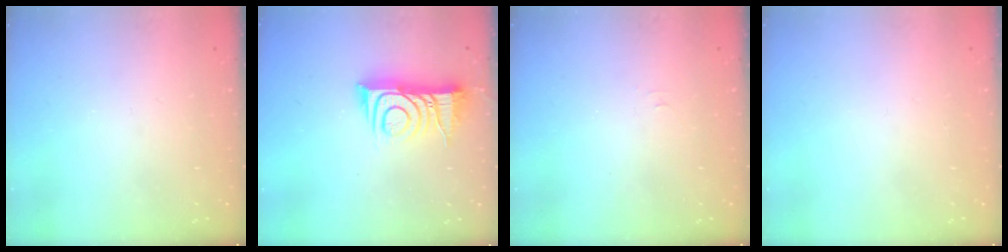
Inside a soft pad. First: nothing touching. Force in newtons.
{"total": 11.2, "press": 11.2, "slide": 0.1}
{"total": 3.6, "press": 3.6, "slide": 0.3}
{"total": 1.8, "press": 1.8, "slide": 0.1}